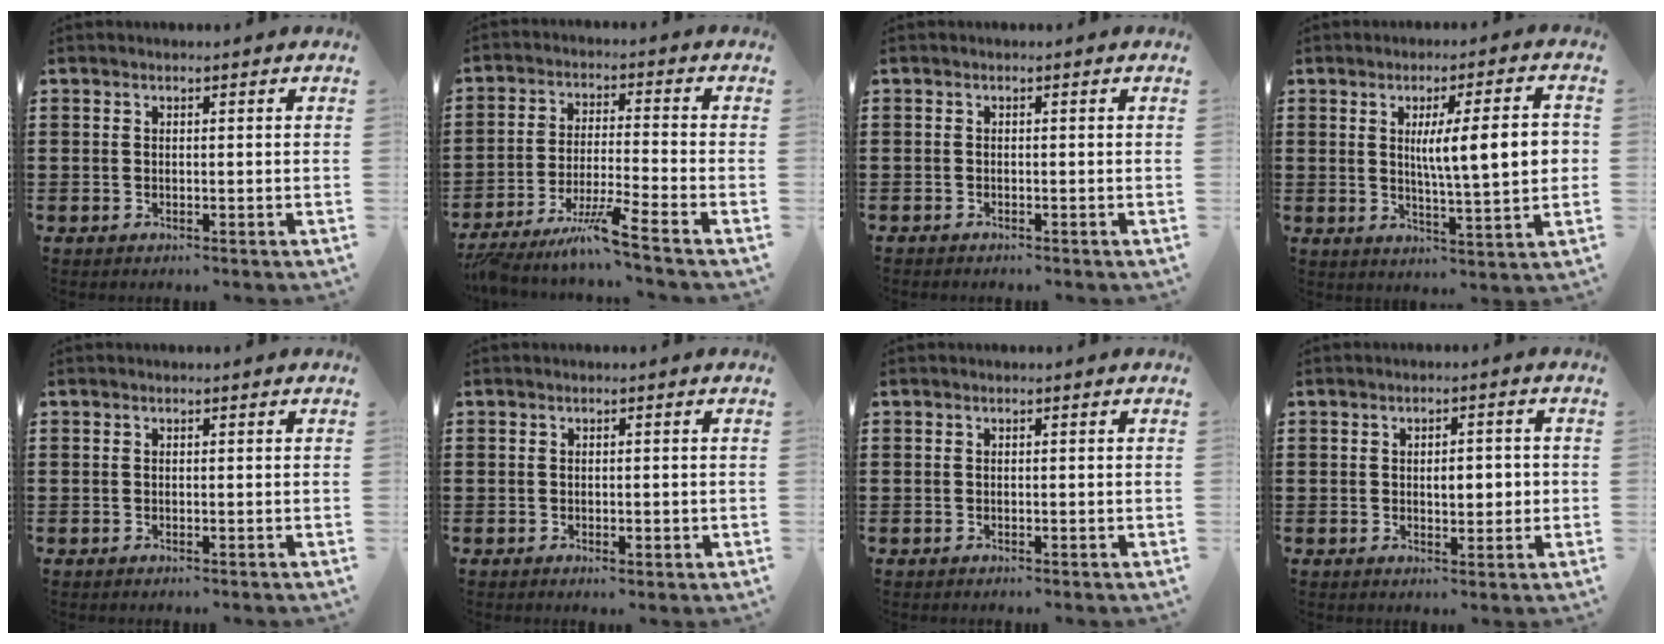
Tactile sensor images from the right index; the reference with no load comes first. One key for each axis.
{"total": 7.0, "fx": -6.0, "fy": -1.0, "fz": 3.5, "tx": -0.075, "ty": -0.016, "tz": -0.121}
{"total": 0.6, "fx": -0.6, "fy": 0.0, "fz": 0.0, "tx": -0.001, "ty": -0.002, "tz": -0.012}
{"total": 9.7, "fx": 1.6, "fy": 1.7, "fz": 9.4, "tx": -0.152, "ty": -0.002, "tz": 0.017}
{"total": 0.0}
{"total": 0.8, "fx": -0.3, "fy": 0.4, "fz": 0.6, "tx": -0.013, "ty": -0.001, "tz": -0.004}
{"total": 0.0}
{"total": 3.6, "fx": -0.1, "fy": 1.9, "fz": 3.0, "tx": -0.045, "ty": 0.000, "tz": -0.009}